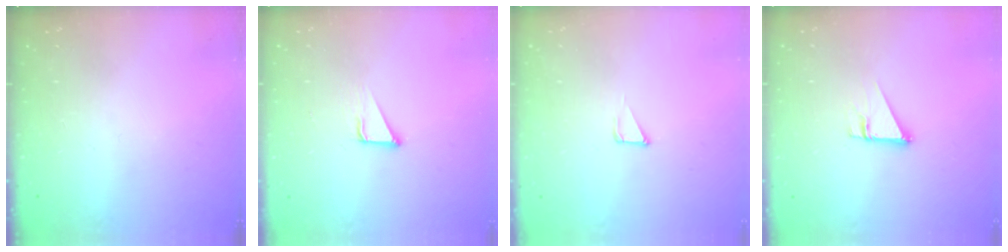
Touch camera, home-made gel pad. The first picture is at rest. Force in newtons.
{"total": 2.1, "press": 2.1, "slide": 0.1}
{"total": 2.9, "press": 2.9, "slide": 0.3}
{"total": 2.7, "press": 2.7, "slide": 0.2}